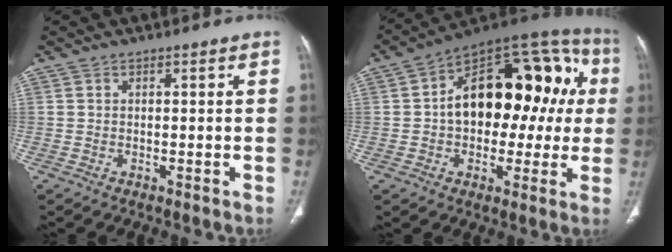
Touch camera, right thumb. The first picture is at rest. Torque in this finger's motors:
{"motor_torque": [1.39, 3.61, 1.64, -0.24, 0.15]}